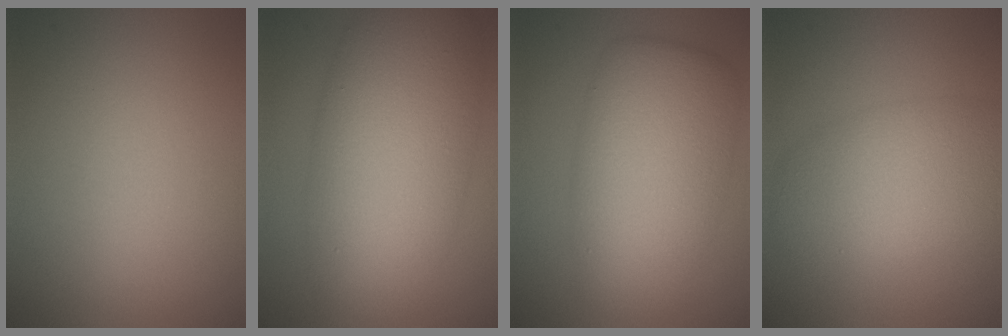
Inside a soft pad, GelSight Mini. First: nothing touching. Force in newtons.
{"total": 10.8, "press": 10.8, "slide": 0.4}
{"total": 8.7, "press": 8.7, "slide": 0.2}
{"total": 5.6, "press": 5.6, "slide": 0.2}